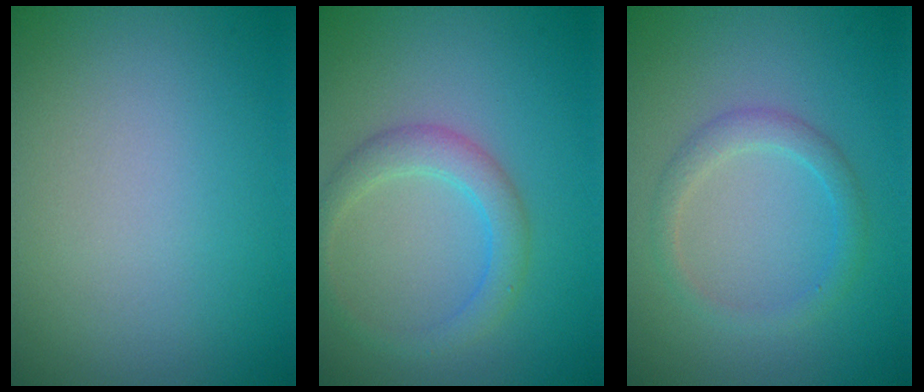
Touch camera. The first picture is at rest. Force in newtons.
{"total": 2.8, "press": 2.8, "slide": 0.1}
{"total": 2.0, "press": 2.0, "slide": 0.1}